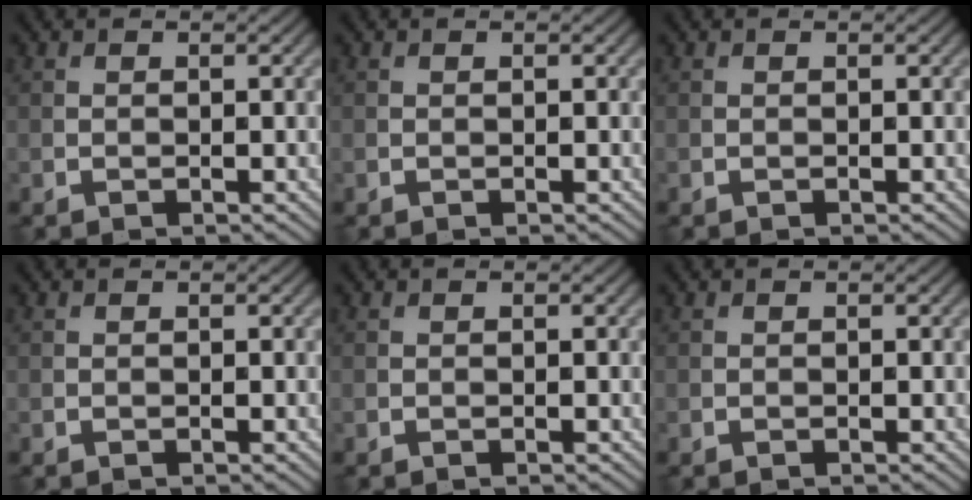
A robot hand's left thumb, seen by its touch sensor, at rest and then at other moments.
{"total": 0.0}
{"total": 0.0}
{"total": 0.0}
{"total": 0.0}
{"total": 0.0}